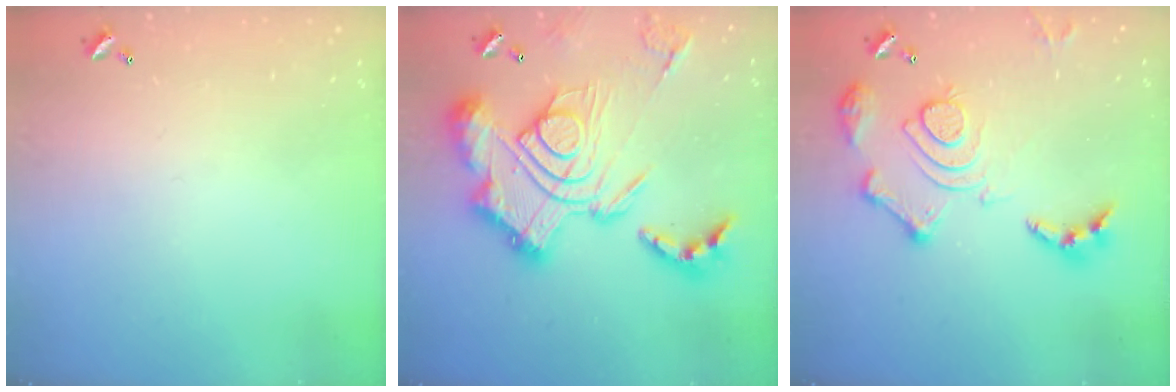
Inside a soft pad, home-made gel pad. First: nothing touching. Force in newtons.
{"total": 4.2, "press": 3.4, "slide": 2.5}
{"total": 16.1, "press": 16.0, "slide": 1.8}